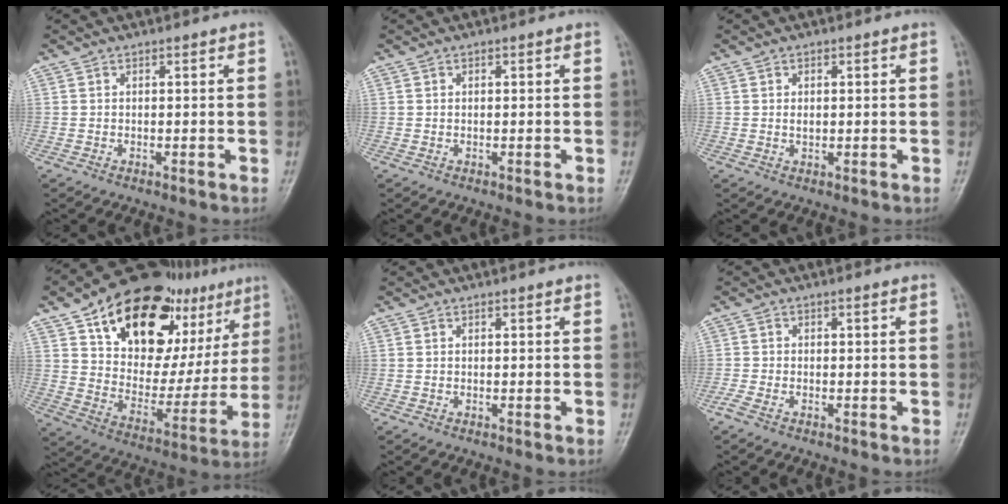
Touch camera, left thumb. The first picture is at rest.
{"total": 0.0}
{"total": 1.5, "force": [0.2, 1.0, 1.1], "torque": [-0.018, 0.001, 0.006]}
{"total": 29.4, "force": [16.2, 16.0, 18.6], "torque": [-0.228, -0.027, 0.257]}
{"total": 0.0}
{"total": 2.1, "force": [-1.2, 0.7, 1.6], "torque": [-0.041, 0.005, -0.027]}